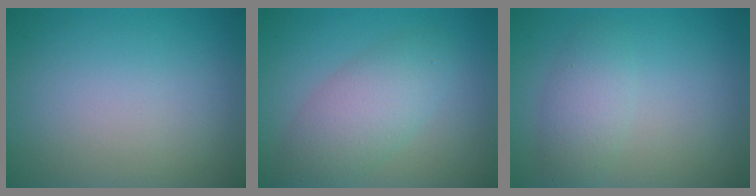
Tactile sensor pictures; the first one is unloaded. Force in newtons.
{"total": 6.1, "press": 6.1, "slide": 0.1}
{"total": 2.7, "press": 2.7, "slide": 0.1}